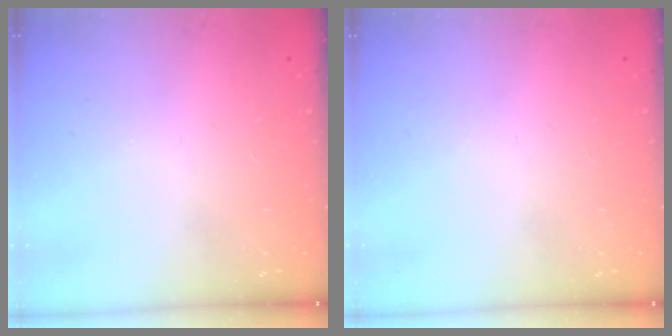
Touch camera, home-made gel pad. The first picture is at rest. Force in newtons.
{"total": 0.0}